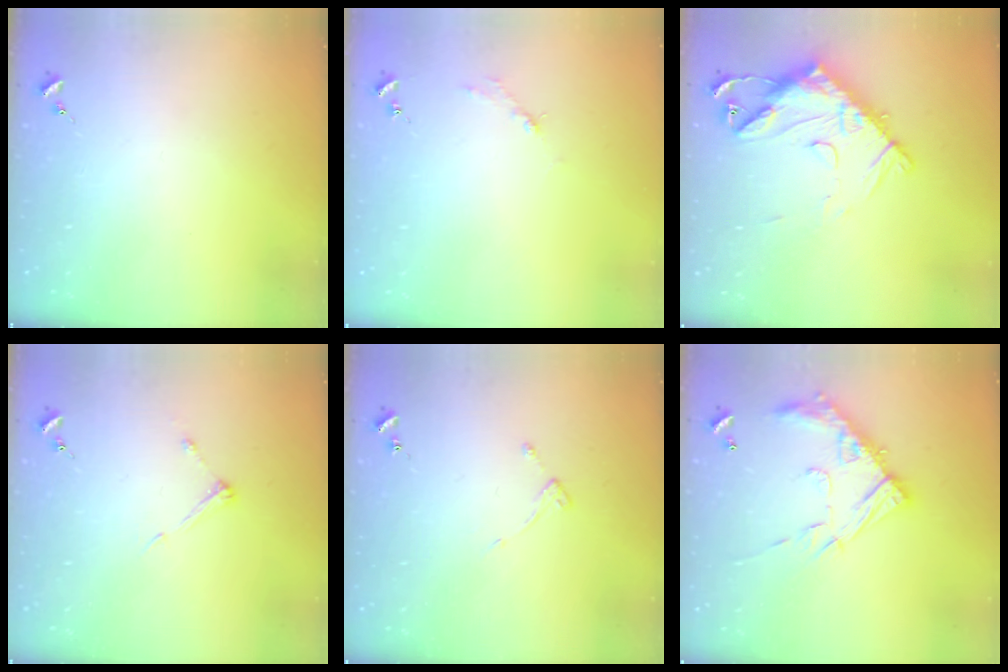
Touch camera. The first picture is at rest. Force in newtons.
{"total": 2.7, "press": 2.7, "slide": 0.4}
{"total": 16.1, "press": 16.0, "slide": 1.6}
{"total": 5.6, "press": 5.5, "slide": 0.7}
{"total": 4.1, "press": 4.1, "slide": 0.5}
{"total": 17.4, "press": 17.3, "slide": 1.3}